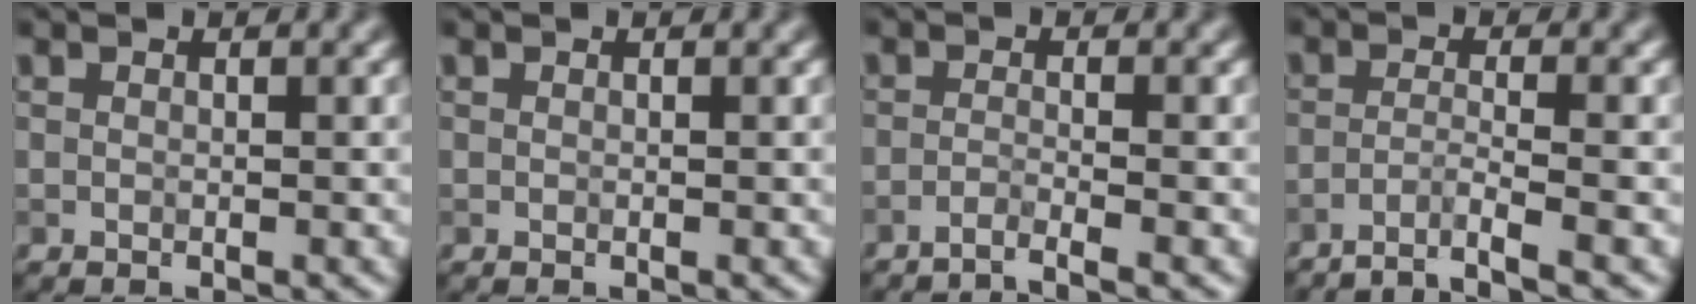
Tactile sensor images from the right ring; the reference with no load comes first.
{"total": 0.0}
{"total": 1.8, "force": [-1.4, 0.1, 1.2], "torque": [-0.012, 0.001, -0.042]}
{"total": 2.9, "force": [-2.1, 0.2, 2.0], "torque": [-0.026, 0.005, -0.054]}